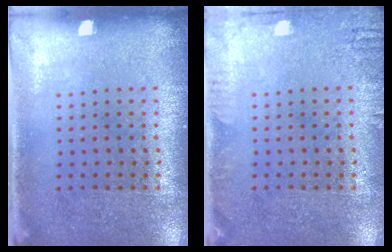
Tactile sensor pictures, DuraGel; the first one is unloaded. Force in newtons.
{"total": 1.7, "press": 1.7, "slide": 0.2}